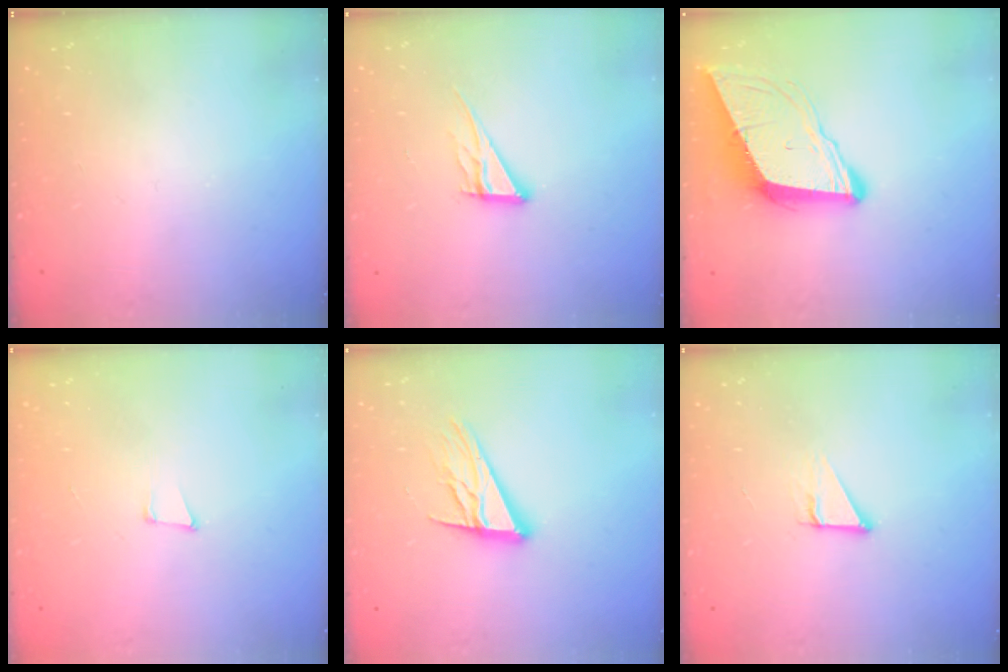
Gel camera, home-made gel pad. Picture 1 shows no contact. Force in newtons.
{"total": 7.1, "press": 7.1, "slide": 0.2}
{"total": 10.5, "press": 9.9, "slide": 3.6}
{"total": 4.2, "press": 3.2, "slide": 2.7}
{"total": 13.3, "press": 13.1, "slide": 2.5}
{"total": 2.9, "press": 2.9, "slide": 0.2}